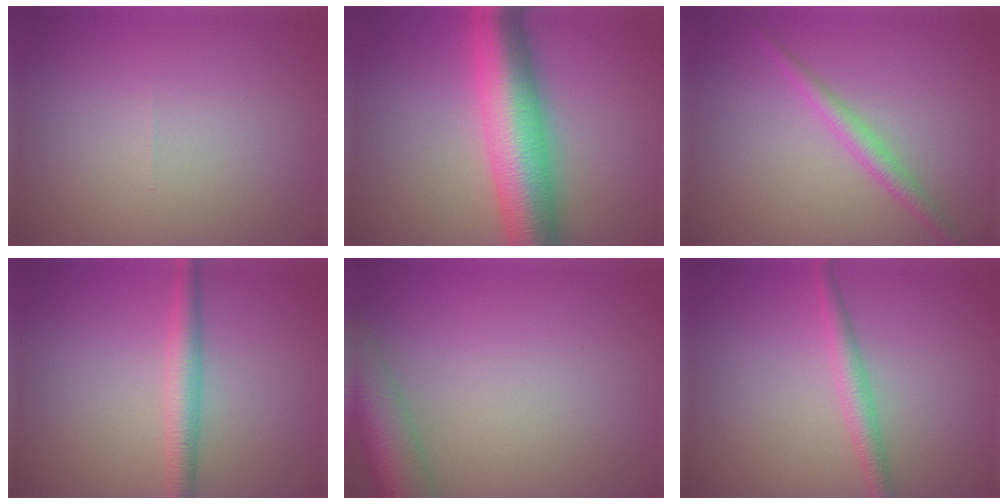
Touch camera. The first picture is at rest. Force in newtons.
{"total": 10.3, "press": 10.3, "slide": 0.2}
{"total": 2.0, "press": 2.0, "slide": 0.0}
{"total": 3.0, "press": 3.0, "slide": 0.1}
{"total": 6.4, "press": 6.4, "slide": 0.4}
{"total": 2.2, "press": 2.2, "slide": 0.0}